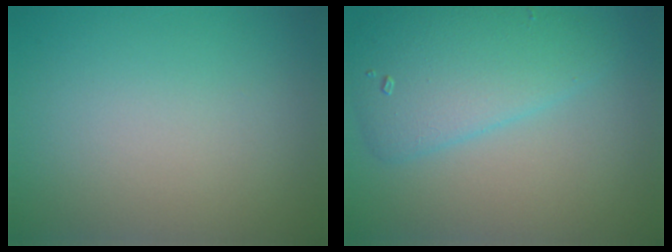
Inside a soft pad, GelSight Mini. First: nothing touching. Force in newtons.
{"total": 5.1, "press": 5.1, "slide": 0.2}